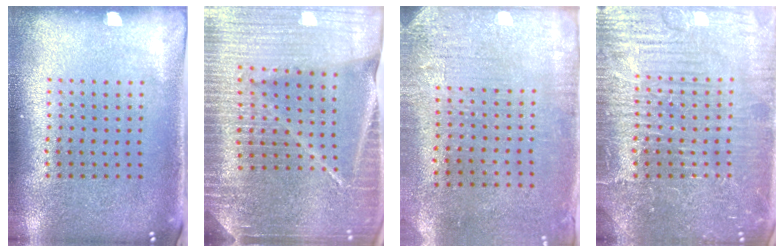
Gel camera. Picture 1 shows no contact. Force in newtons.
{"total": 5.6, "press": 4.9, "slide": 2.7}
{"total": 3.2, "press": 2.5, "slide": 1.9}
{"total": 4.7, "press": 4.7, "slide": 0.6}